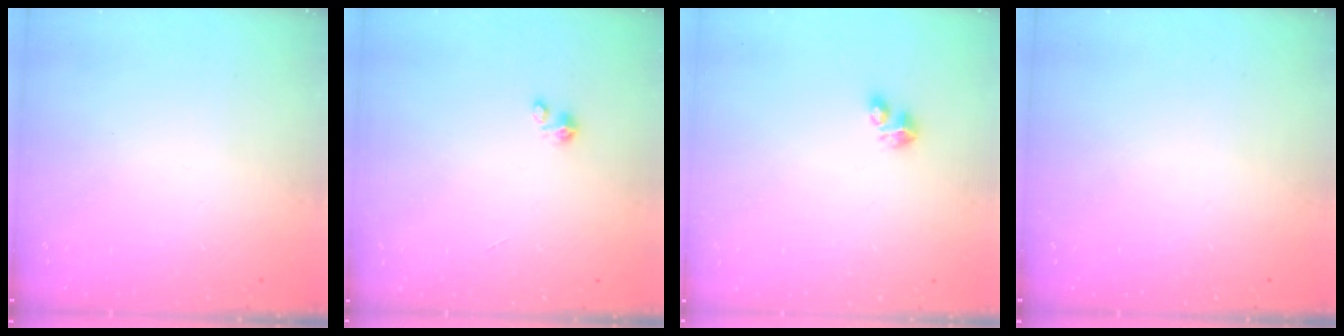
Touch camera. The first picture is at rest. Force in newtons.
{"total": 0.8, "press": 0.7, "slide": 0.3}
{"total": 2.3, "press": 2.2, "slide": 0.5}
{"total": 0.0}